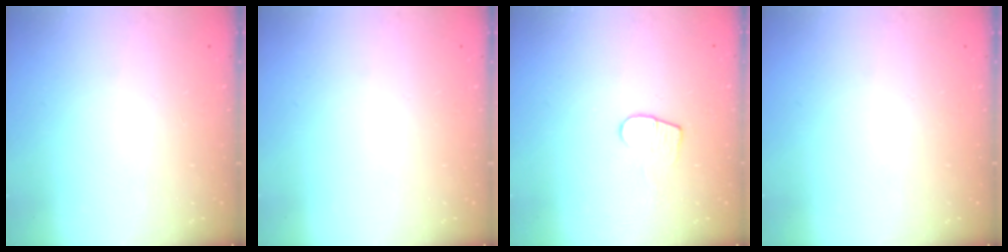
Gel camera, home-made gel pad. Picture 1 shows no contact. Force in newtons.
{"total": 0.0}
{"total": 7.3, "press": 7.3, "slide": 0.5}
{"total": 0.0}